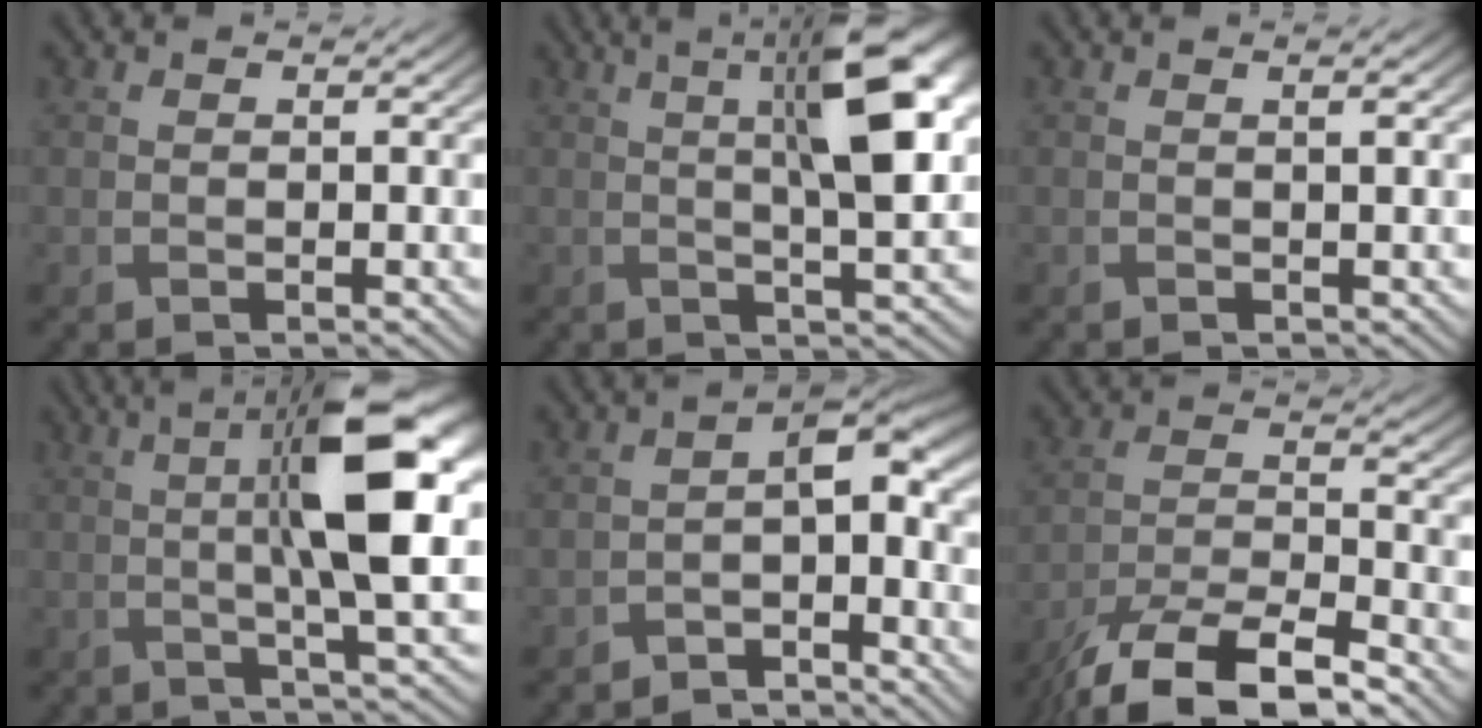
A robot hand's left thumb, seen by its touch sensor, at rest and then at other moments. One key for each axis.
{"total": 11.4, "fx": 2.3, "fy": 3.1, "fz": 10.7, "tx": -0.142, "ty": 0.014, "tz": 0.028}
{"total": 1.5, "fx": 0.2, "fy": 0.3, "fz": 1.4, "tx": -0.022, "ty": 0.009, "tz": -0.002}
{"total": 12.2, "fx": 1.3, "fy": 2.8, "fz": 11.9, "tx": -0.184, "ty": 0.010, "tz": 0.022}
{"total": 5.4, "fx": -3.7, "fy": 2.2, "fz": 3.4, "tx": -0.045, "ty": -0.003, "tz": -0.075}
{"total": 11.8, "fx": -9.0, "fy": 3.3, "fz": 6.9, "tx": -0.134, "ty": -0.007, "tz": -0.171}